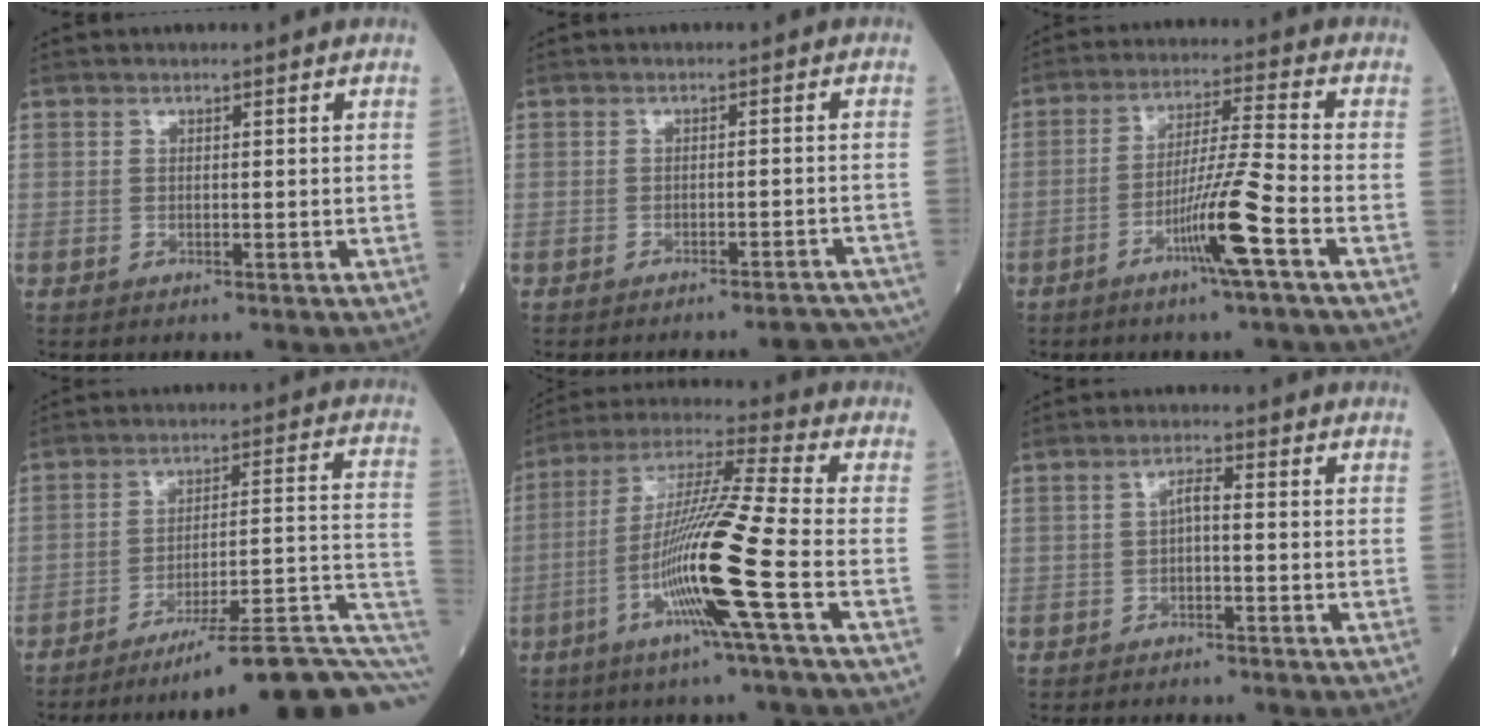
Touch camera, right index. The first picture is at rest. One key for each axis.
{"total": 8.4, "fx": -8.1, "fy": 1.1, "fz": 2.1, "tx": -0.008, "ty": 0.007, "tz": -0.086}
{"total": 9.4, "fx": -4.3, "fy": -1.4, "fz": 8.2, "tx": -0.153, "ty": -0.006, "tz": -0.083}
{"total": 17.5, "fx": -10.2, "fy": 1.2, "fz": 14.2, "tx": -0.128, "ty": 0.041, "tz": -0.147}
{"total": 15.2, "fx": -5.0, "fy": -1.8, "fz": 14.3, "tx": -0.278, "ty": -0.012, "tz": -0.103}
{"total": 2.1, "fx": -0.3, "fy": 0.5, "fz": 2.0, "tx": -0.034, "ty": 0.005, "tz": -0.007}